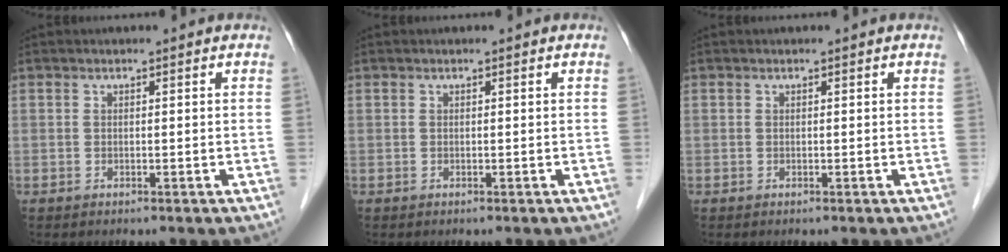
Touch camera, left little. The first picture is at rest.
{"total": 0.0}
{"total": 0.0}